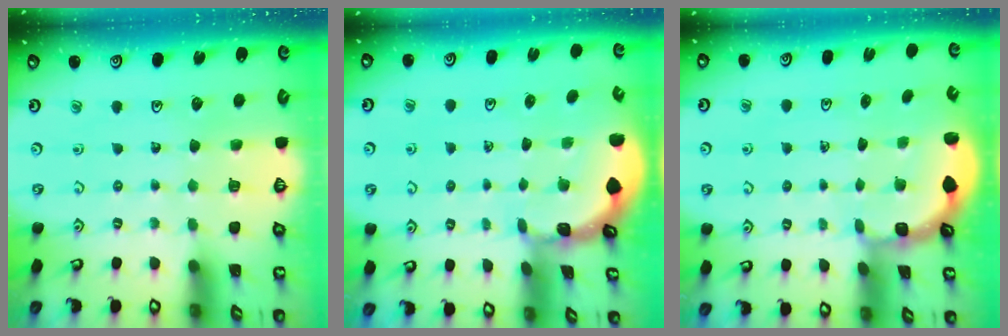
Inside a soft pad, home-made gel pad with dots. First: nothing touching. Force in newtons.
{"total": 1.0, "press": 1.0, "slide": 0.2}
{"total": 1.9, "press": 1.5, "slide": 1.1}